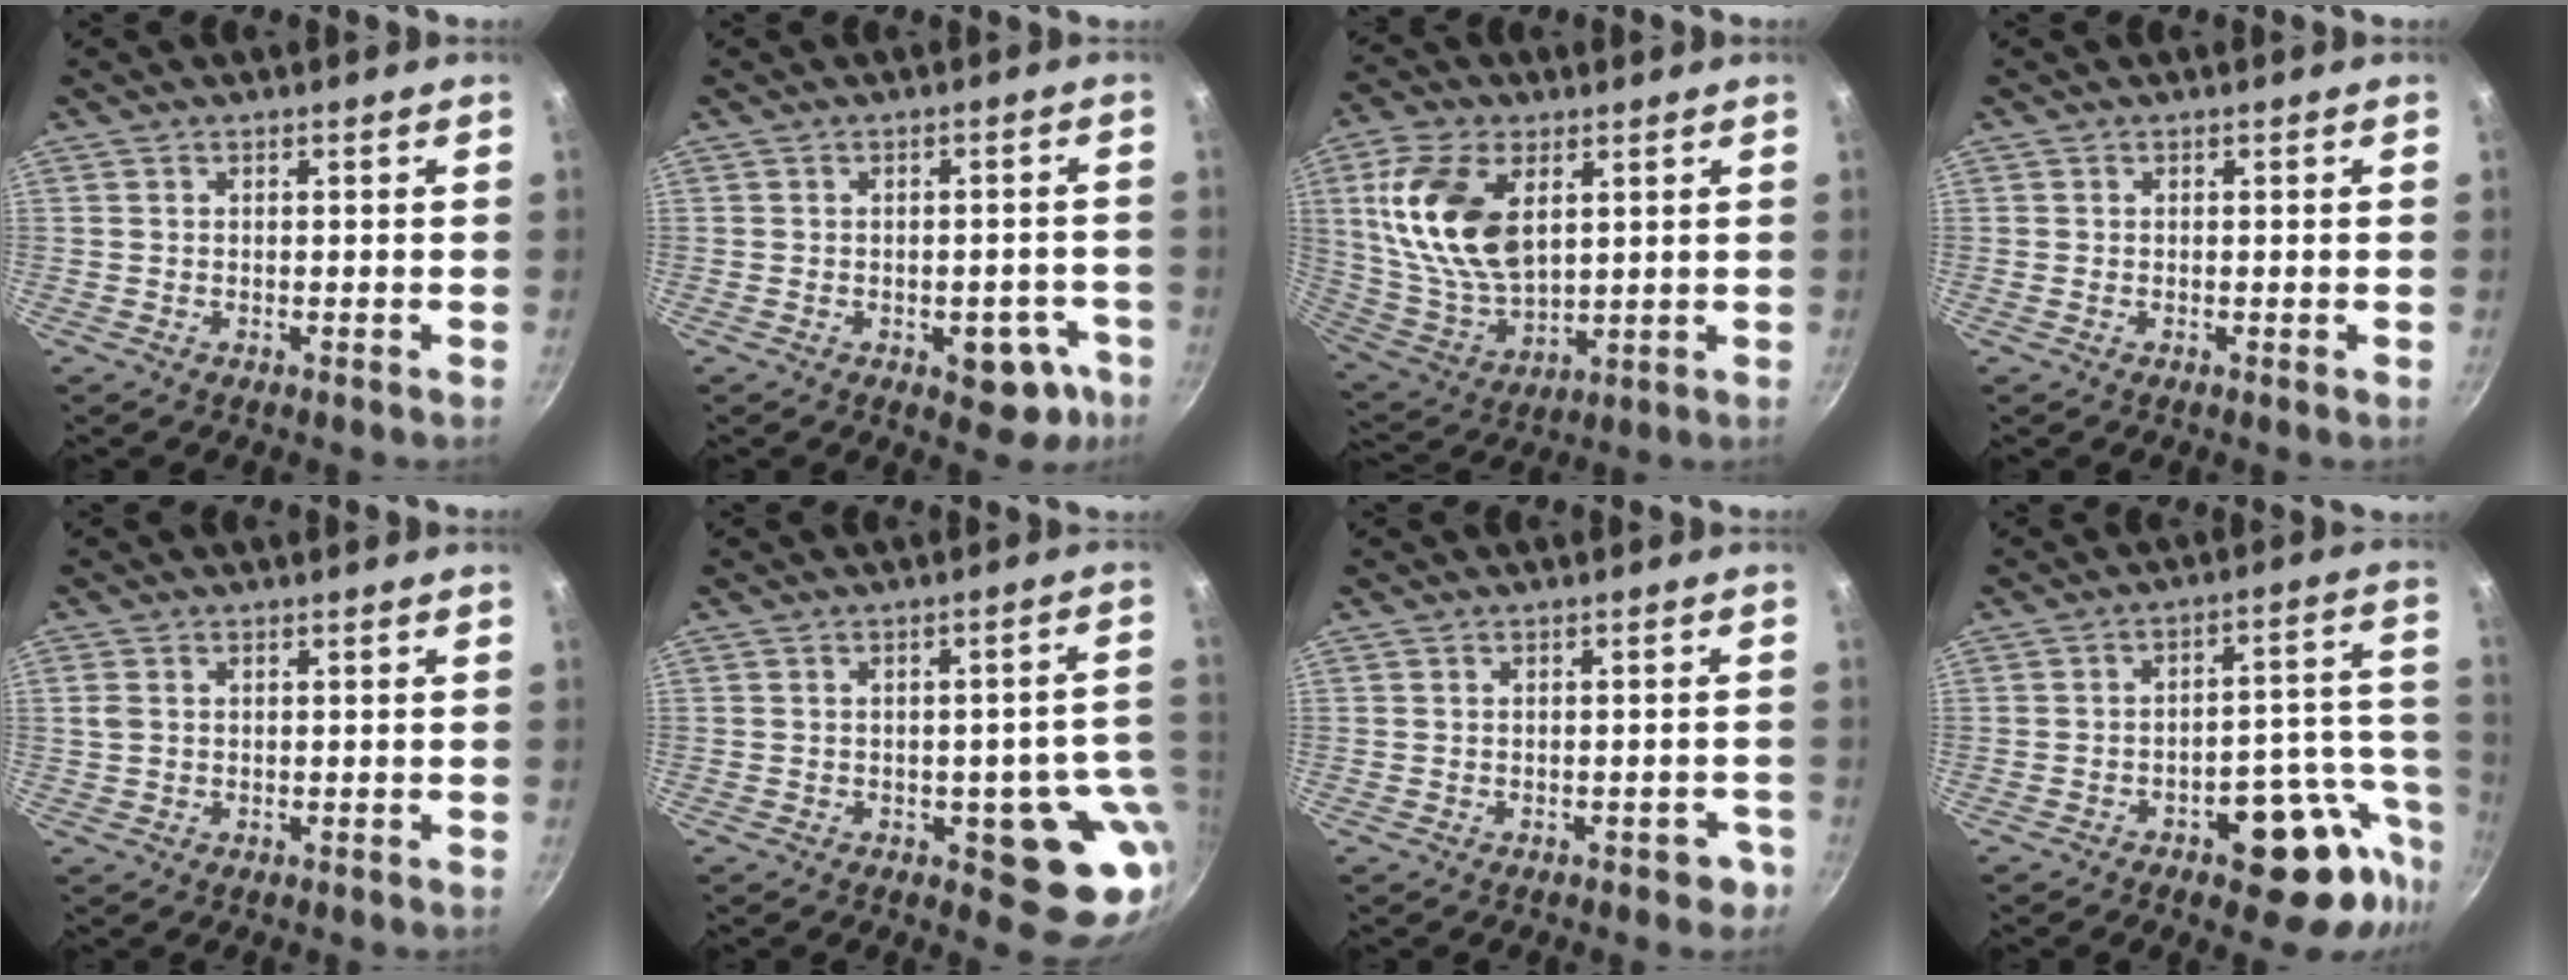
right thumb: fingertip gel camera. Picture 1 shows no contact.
{"total": 8.7, "force": [-3.5, 5.0, 6.1], "torque": [-0.023, 0.024, -0.038]}
{"total": 18.1, "force": [5.0, 10.5, 13.8], "torque": [-0.253, -0.016, 0.109]}
{"total": 0.0}
{"total": 2.0, "force": [0.4, 1.6, 1.2], "torque": [-0.024, 0.003, 0.010]}
{"total": 11.9, "force": [-1.9, 6.0, 10.0], "torque": [-0.057, 0.005, -0.018]}
{"total": 3.0, "force": [-1.6, 1.9, 1.7], "torque": [0.000, 0.025, -0.005]}
{"total": 16.0, "force": [-7.2, 7.8, 12.0], "torque": [-0.093, 0.053, -0.093]}